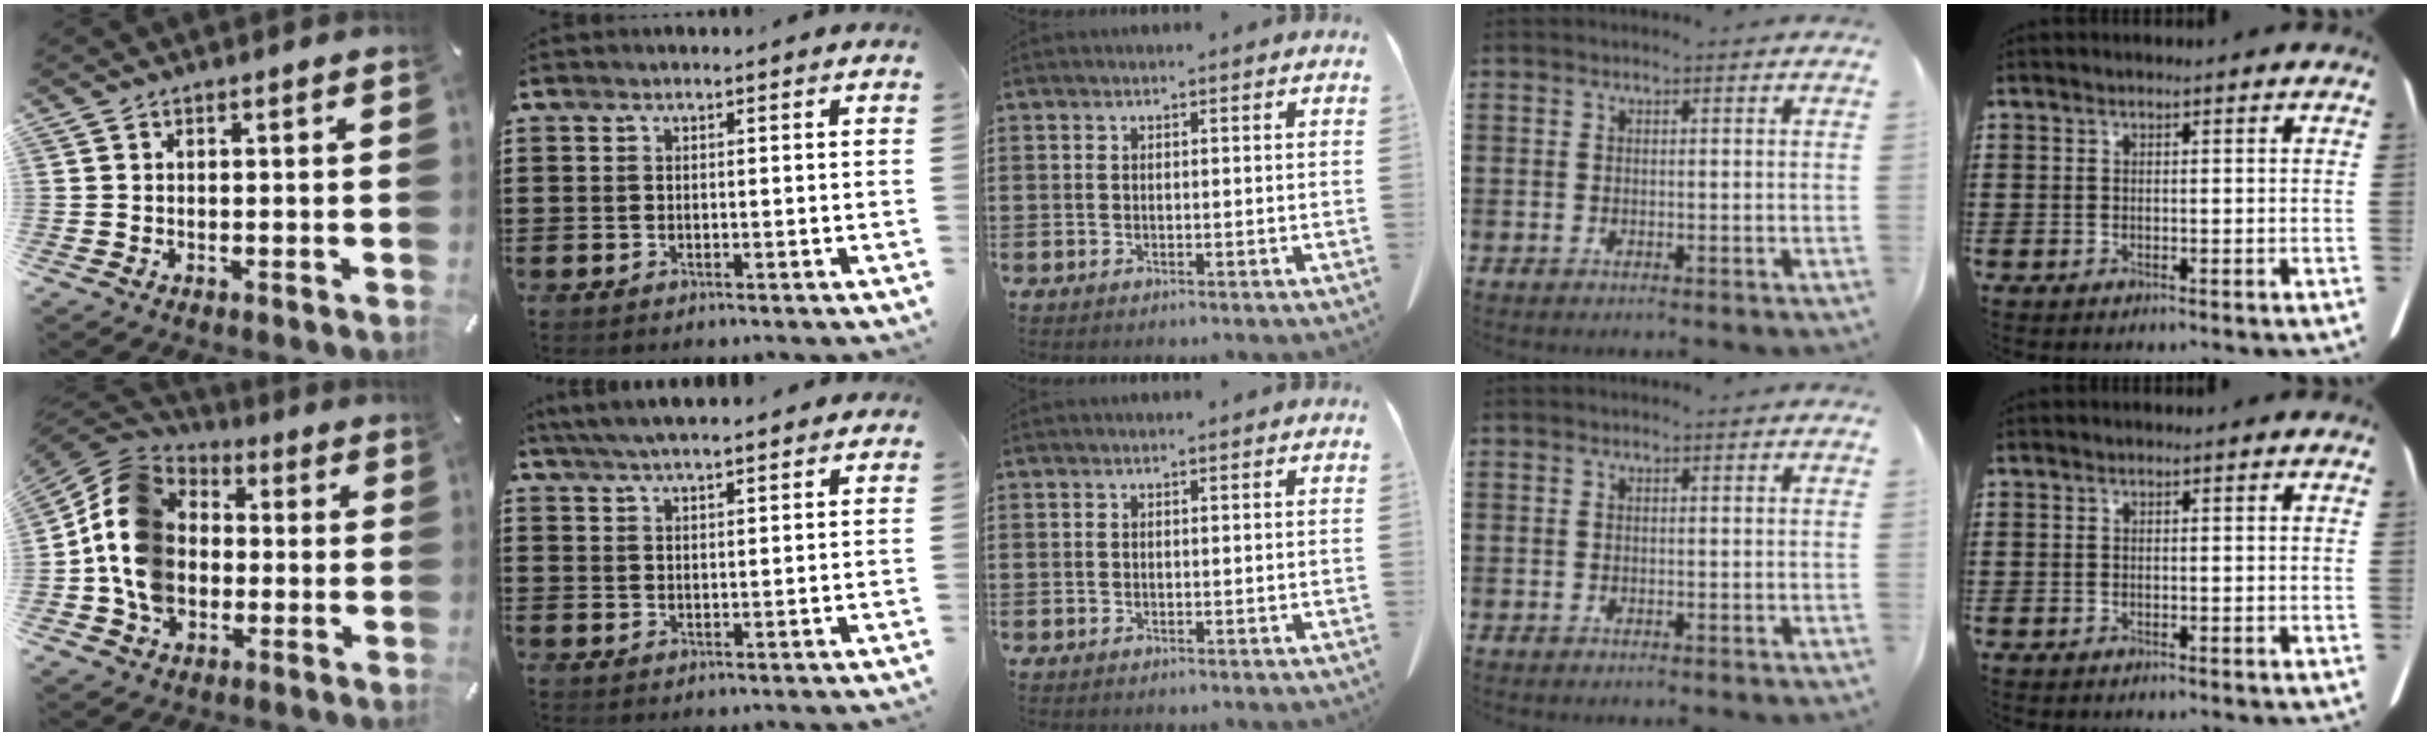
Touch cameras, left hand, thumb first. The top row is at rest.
{"thumb": {"total": 15.2, "force": [-2.6, 12.7, 7.9], "torque": [-0.187, 0.029, -0.050]}, "index": {"total": 4.6, "force": [4.1, 0.3, 2.1], "torque": [-0.051, -0.005, 0.075]}}